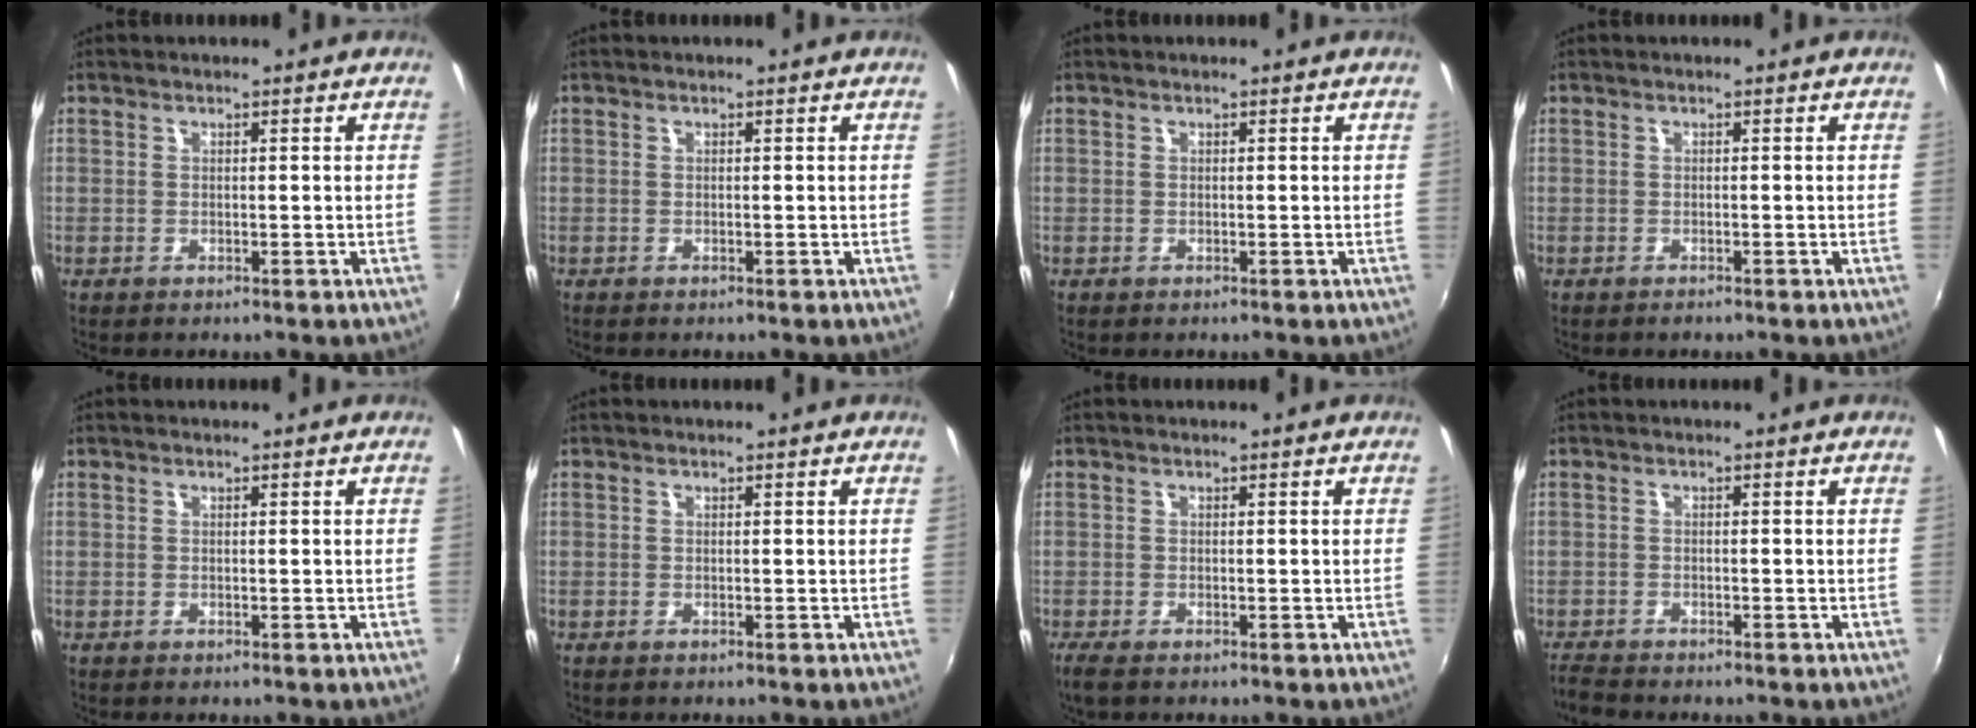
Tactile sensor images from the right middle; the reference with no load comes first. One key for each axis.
{"total": 0.0}
{"total": 0.0}
{"total": 0.5, "fx": -0.5, "fy": 0.1, "fz": 0.1, "tx": -0.003, "ty": -0.001, "tz": -0.009}
{"total": 0.0}
{"total": 0.0}
{"total": 2.3, "fx": -1.6, "fy": 0.6, "fz": 1.6, "tx": -0.032, "ty": -0.010, "tz": -0.030}
{"total": 3.4, "fx": -3.3, "fy": 0.5, "fz": 0.8, "tx": -0.030, "ty": -0.019, "tz": -0.068}